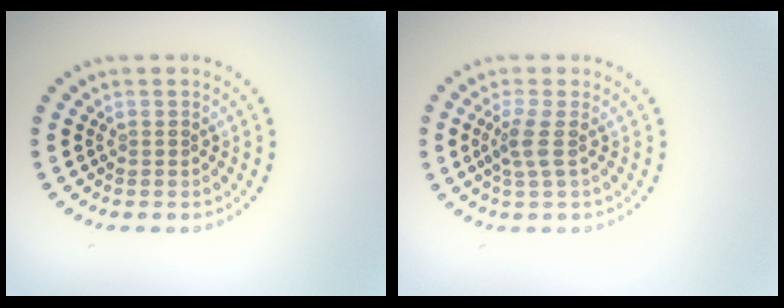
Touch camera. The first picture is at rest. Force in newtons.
{"total": 1.9, "press": 1.4, "slide": 1.3}